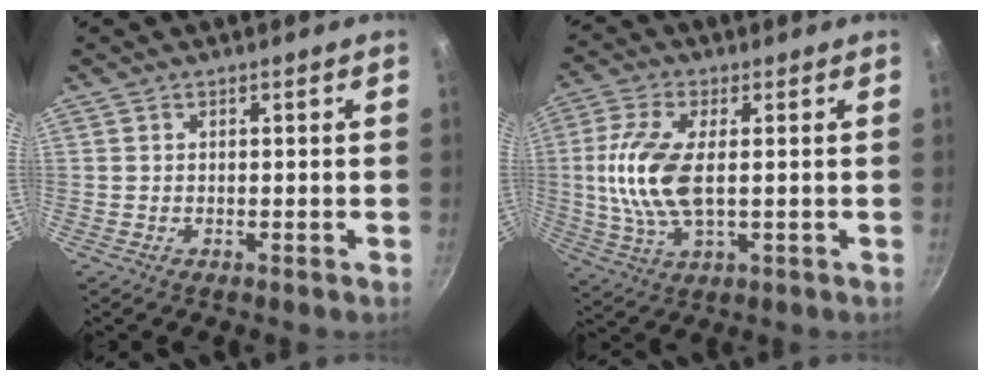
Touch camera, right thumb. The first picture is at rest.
{"total": 12.3, "force": [0.6, 5.6, 10.9], "torque": [-0.232, 0.000, 0.009]}